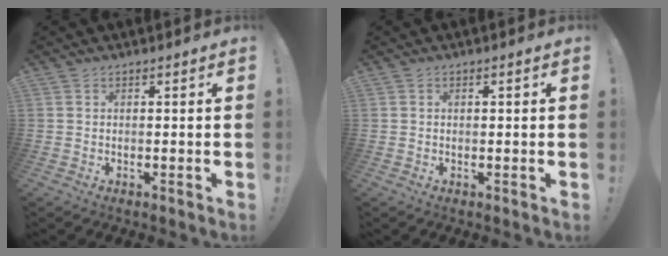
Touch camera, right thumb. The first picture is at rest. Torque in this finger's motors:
{"motor_torque": [-0.14, -0.13, -0.18, 0.00, 0.08]}